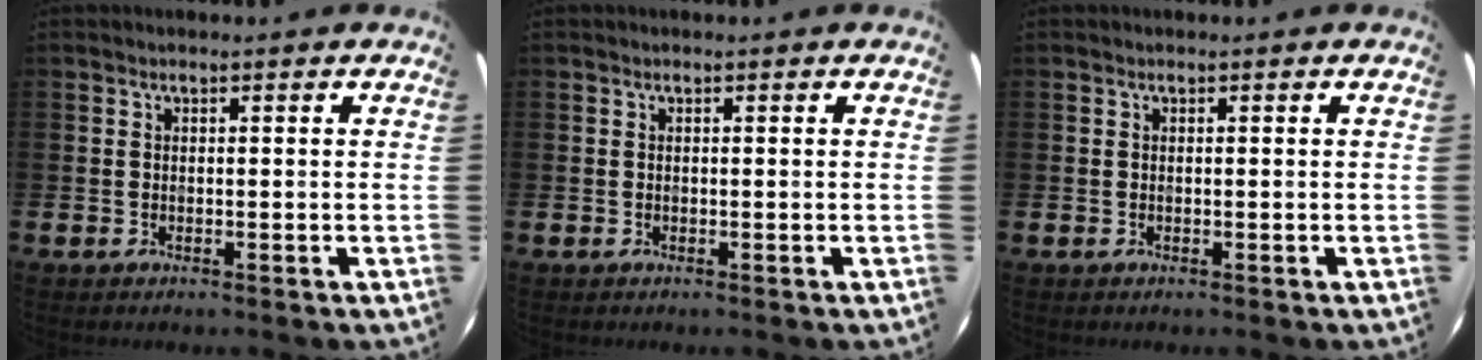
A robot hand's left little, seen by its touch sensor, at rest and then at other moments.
{"total": 0.0}
{"total": 0.0}